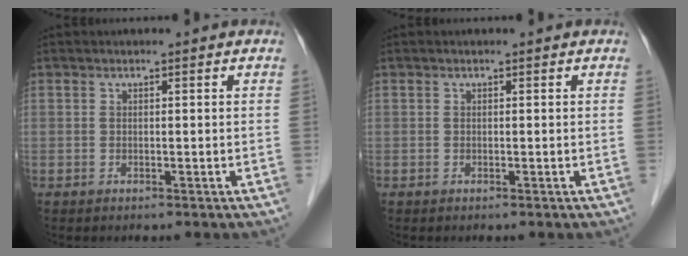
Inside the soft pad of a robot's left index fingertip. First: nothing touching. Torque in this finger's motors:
{"motor_torque": [0.00, 0.00, 0.00, 0.00]}